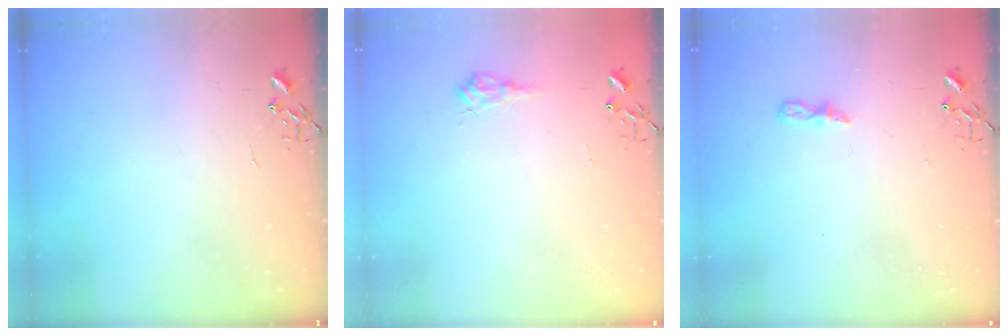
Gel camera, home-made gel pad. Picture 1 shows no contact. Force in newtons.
{"total": 8.5, "press": 8.5, "slide": 0.8}
{"total": 5.3, "press": 5.3, "slide": 0.6}